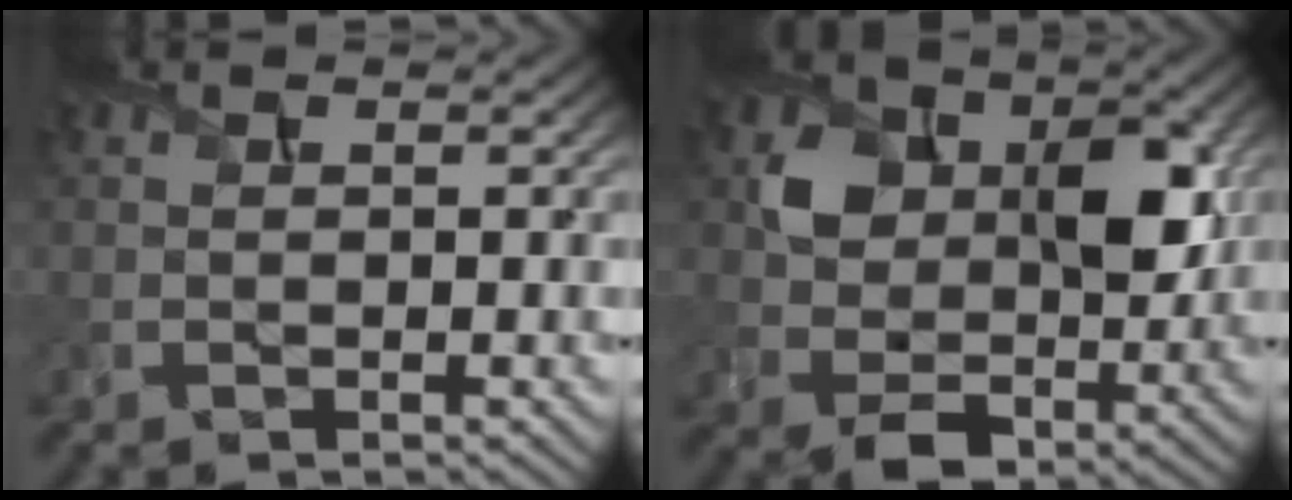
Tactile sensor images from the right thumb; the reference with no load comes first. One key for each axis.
{"total": 9.3, "fx": 1.1, "fy": 7.1, "fz": 5.9, "tx": -0.109, "ty": -0.009, "tz": 0.025}